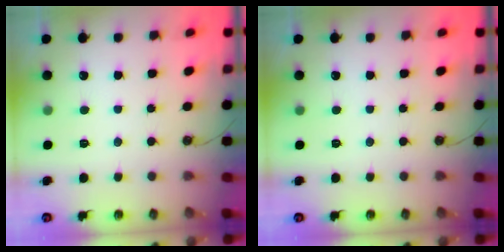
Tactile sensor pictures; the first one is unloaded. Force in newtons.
{"total": 0.0}